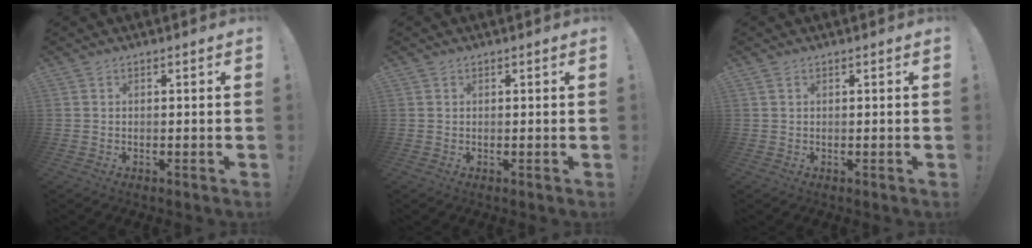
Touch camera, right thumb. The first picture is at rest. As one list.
[{"total": 0.0}, {"total": 0.5, "force": [0.3, 0.3, 0.2], "torque": [-0.003, 0.000, 0.007]}]